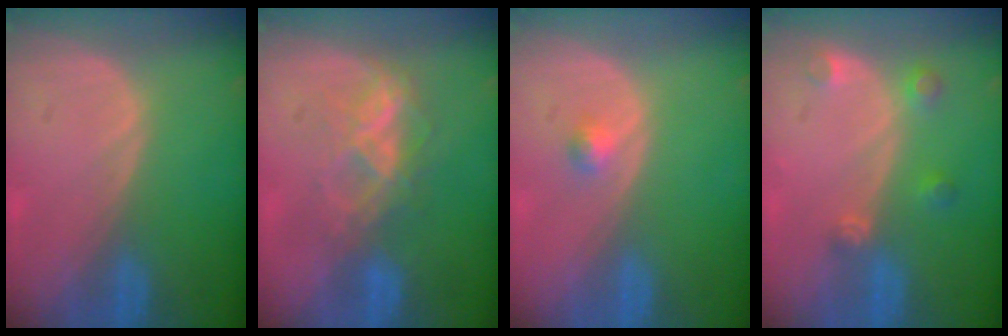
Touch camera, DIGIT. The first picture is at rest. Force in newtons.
{"total": 5.8, "press": 5.6, "slide": 1.6}
{"total": 1.5, "press": 1.3, "slide": 0.8}
{"total": 3.0, "press": 2.9, "slide": 0.6}